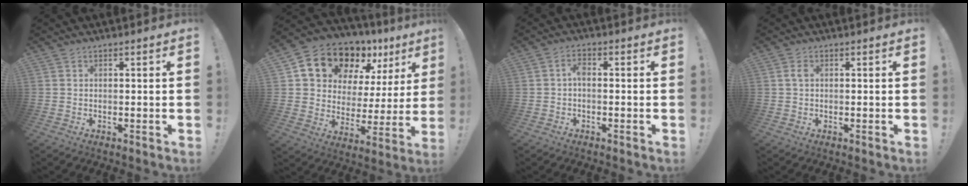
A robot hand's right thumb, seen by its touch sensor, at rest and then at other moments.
{"total": 15.7, "force": [11.2, 8.8, 6.5], "torque": [-0.106, -0.080, 0.207]}
{"total": 2.5, "force": [-0.3, 1.1, 2.2], "torque": [-0.042, 0.006, -0.007]}
{"total": 1.7, "force": [0.3, 1.1, 1.2], "torque": [-0.023, 0.005, 0.004]}